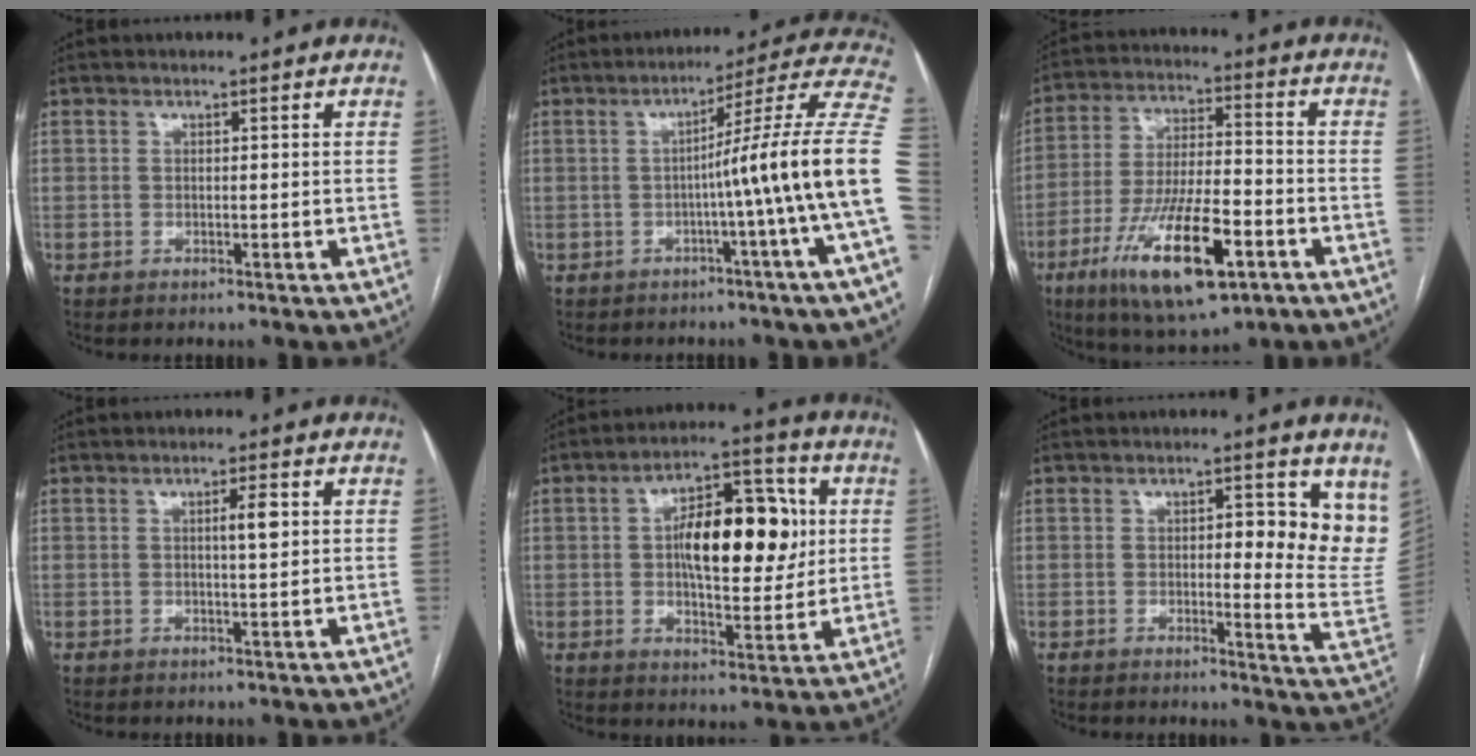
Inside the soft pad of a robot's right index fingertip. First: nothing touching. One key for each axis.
{"total": 16.0, "fx": -2.5, "fy": -3.2, "fz": 15.4, "tx": -0.187, "ty": 0.016, "tz": -0.046}
{"total": 16.8, "fx": -7.8, "fy": 4.3, "fz": 14.2, "tx": -0.280, "ty": -0.017, "tz": -0.128}
{"total": 2.8, "fx": 0.7, "fy": 0.2, "fz": 2.7, "tx": -0.046, "ty": -0.002, "tz": 0.011}
{"total": 14.7, "fx": 2.3, "fy": 6.2, "fz": 13.2, "tx": -0.207, "ty": 0.028, "tz": 0.038}
{"total": 9.7, "fx": 4.5, "fy": 3.2, "fz": 8.0, "tx": -0.077, "ty": -0.024, "tz": 0.043}